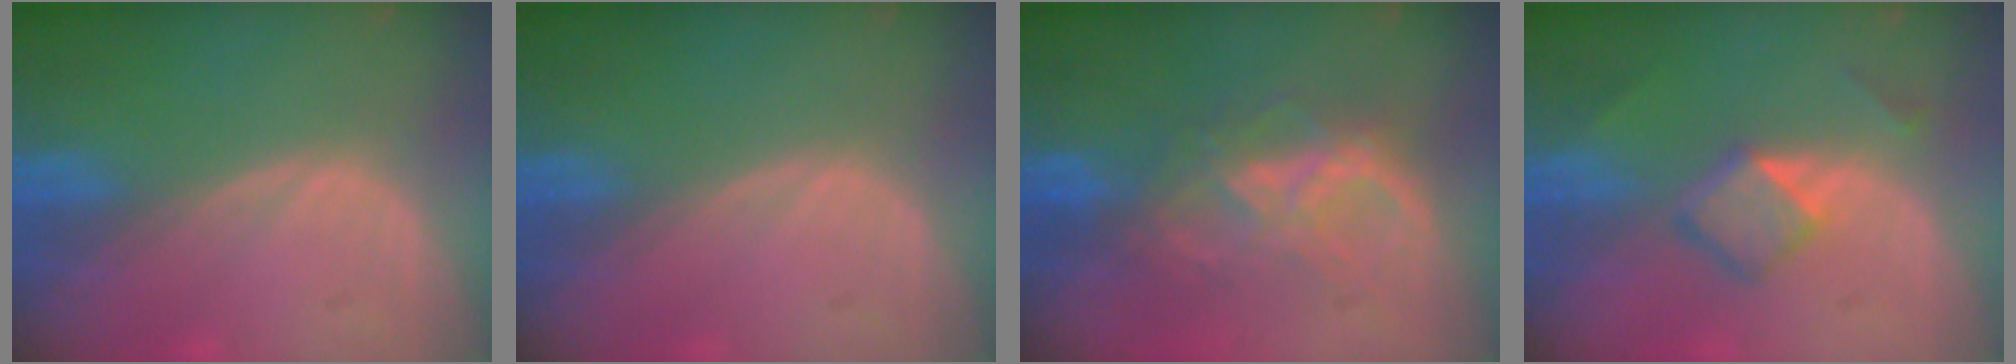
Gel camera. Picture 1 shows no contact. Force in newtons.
{"total": 0.0}
{"total": 6.4, "press": 6.4, "slide": 0.8}
{"total": 4.5, "press": 4.4, "slide": 0.8}